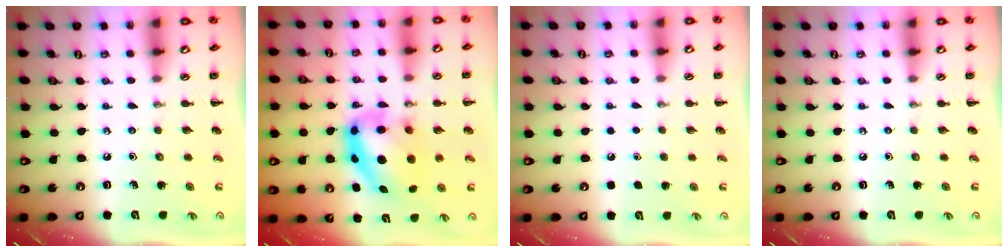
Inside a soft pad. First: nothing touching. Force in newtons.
{"total": 12.5, "press": 12.1, "slide": 2.9}
{"total": 1.7, "press": 1.7, "slide": 0.1}
{"total": 0.0}